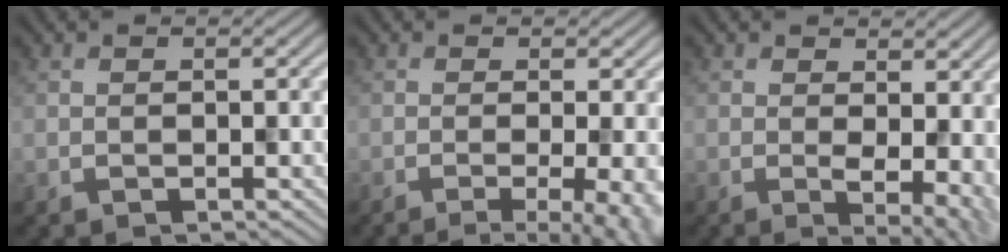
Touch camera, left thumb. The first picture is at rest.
{"total": 8.9, "force": [-4.4, 2.7, 7.2], "torque": [-0.076, -0.002, -0.040]}
{"total": 4.4, "force": [-0.4, 1.2, 4.2], "torque": [-0.060, -0.011, 0.009]}